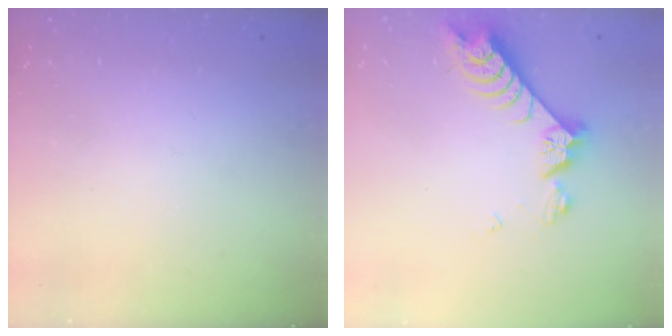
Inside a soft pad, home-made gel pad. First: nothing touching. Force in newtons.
{"total": 7.6, "press": 7.6, "slide": 0.8}